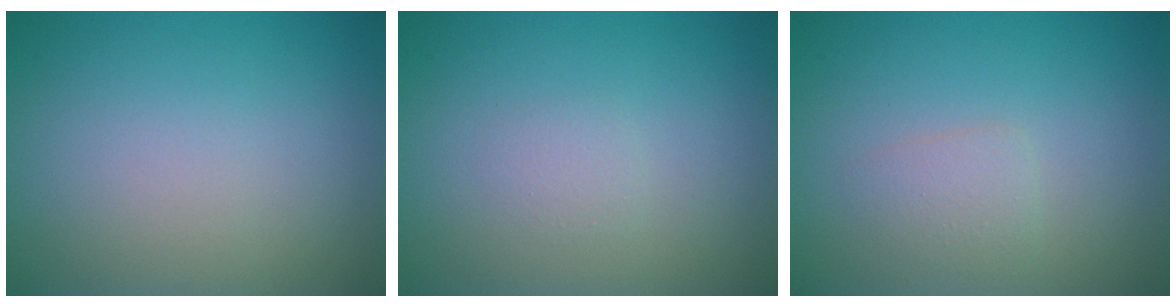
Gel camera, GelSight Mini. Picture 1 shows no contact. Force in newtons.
{"total": 0.8, "press": 0.8, "slide": 0.0}
{"total": 1.3, "press": 1.3, "slide": 0.1}